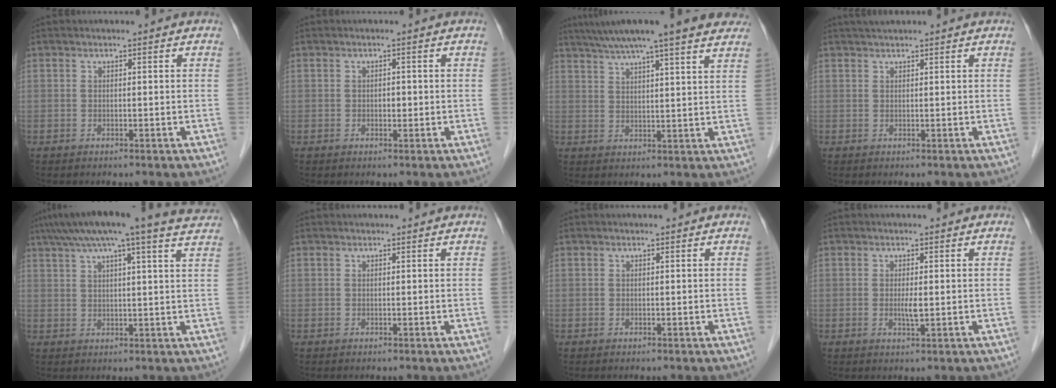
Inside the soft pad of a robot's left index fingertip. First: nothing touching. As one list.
[{"total": 1.0, "force": [-0.1, 0.6, 0.7], "torque": [-0.010, 0.003, -0.002]}, {"total": 18.5, "force": [15.3, 1.3, 10.2], "torque": [-0.164, 0.037, 0.201]}, {"total": 2.2, "force": [2.0, -0.1, 1.0], "torque": [-0.012, 0.021, 0.037]}, {"total": 18.6, "force": [15.6, 0.1, 10.2], "torque": [-0.168, 0.024, 0.195]}, {"total": 0.6, "force": [0.6, 0.1, 0.1], "torque": [-0.002, 0.012, 0.012]}, {"total": 0.0}, {"total": 1.7, "force": [-0.1, 0.2, 1.7], "torque": [-0.035, -0.003, -0.001]}]